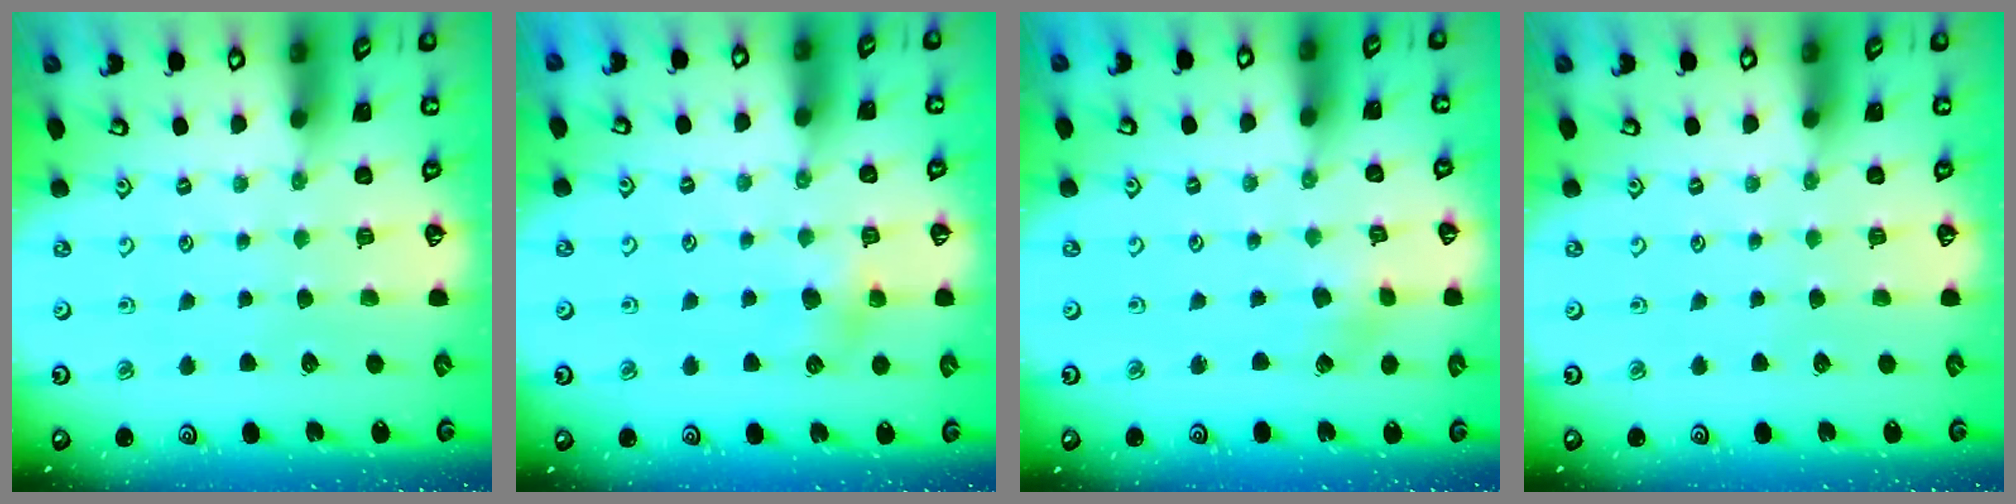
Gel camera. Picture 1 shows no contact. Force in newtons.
{"total": 6.3, "press": 6.3, "slide": 0.7}
{"total": 2.0, "press": 1.9, "slide": 0.3}
{"total": 0.0}